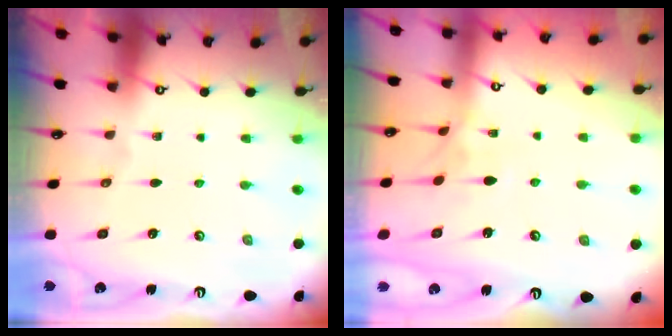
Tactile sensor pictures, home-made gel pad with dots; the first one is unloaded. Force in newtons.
{"total": 4.3, "press": 4.3, "slide": 0.1}